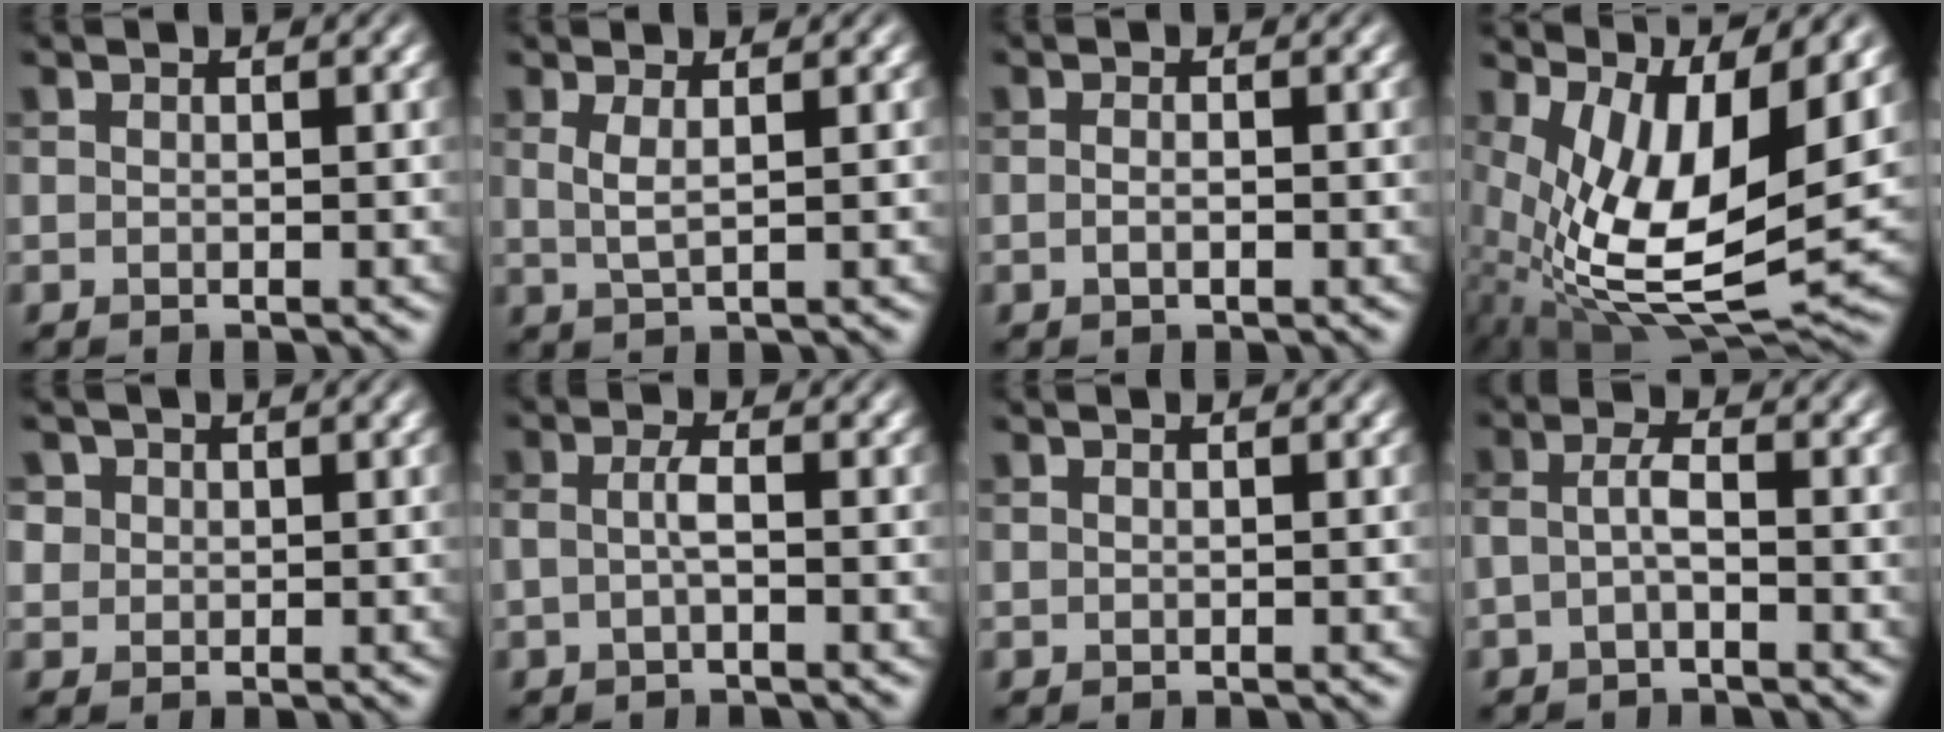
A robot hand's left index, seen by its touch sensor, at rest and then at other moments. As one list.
[{"total": 2.0, "force": [0.5, 0.5, 1.8], "torque": [-0.034, -0.003, 0.010]}, {"total": 1.1, "force": [-0.4, 0.4, 1.0], "torque": [-0.014, -0.006, -0.006]}, {"total": 13.7, "force": [1.9, 5.3, 12.5], "torque": [-0.241, -0.012, 0.055]}, {"total": 2.4, "force": [1.1, 2.0, 0.7], "torque": [-0.025, 0.003, 0.031]}, {"total": 1.5, "force": [-0.3, 0.4, 1.4], "torque": [-0.030, 0.003, -0.009]}, {"total": 0.0}, {"total": 1.8, "force": [-0.7, 0.5, 1.6], "torque": [-0.035, 0.006, -0.020]}]